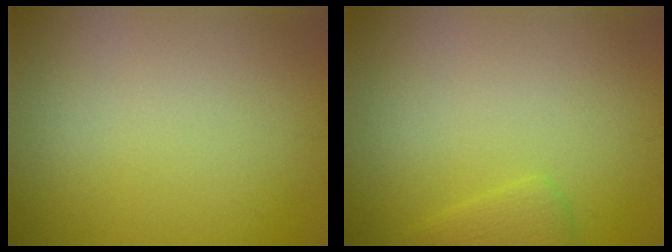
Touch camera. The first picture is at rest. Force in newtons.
{"total": 1.6, "press": 1.6, "slide": 0.1}